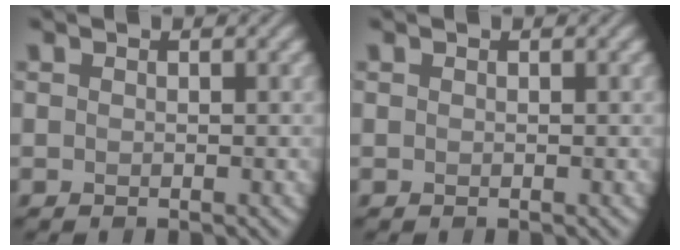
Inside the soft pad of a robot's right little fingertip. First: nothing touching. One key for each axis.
{"total": 0.0}